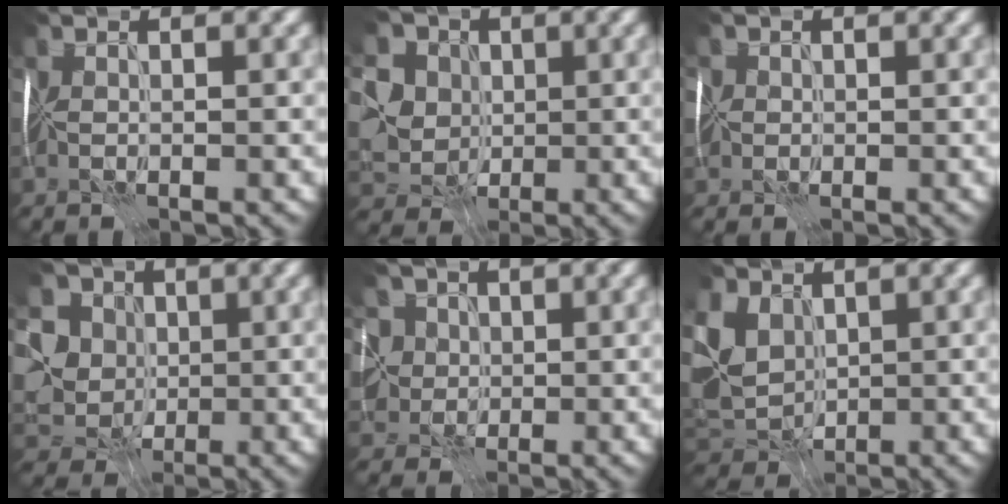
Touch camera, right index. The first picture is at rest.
{"total": 6.5, "force": [0.8, 5.5, 3.3], "torque": [-0.067, 0.015, -0.005]}
{"total": 1.9, "force": [-0.3, 1.8, 0.4], "torque": [-0.011, 0.009, -0.009]}
{"total": 8.8, "force": [1.1, 7.4, 4.6], "torque": [-0.088, 0.011, -0.002]}
{"total": 7.0, "force": [1.9, 5.9, 3.4], "torque": [-0.059, 0.016, 0.008]}
{"total": 5.9, "force": [0.7, 4.7, 3.5], "torque": [-0.094, 0.001, 0.010]}